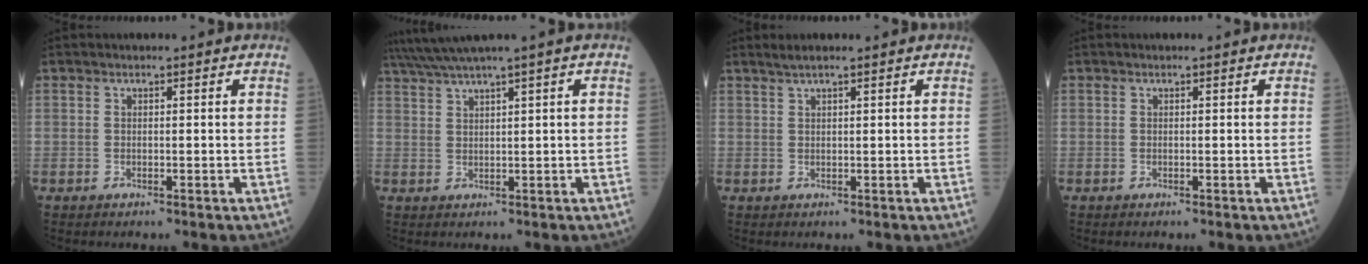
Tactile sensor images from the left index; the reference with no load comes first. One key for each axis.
{"total": 5.2, "fx": 3.9, "fy": -1.3, "fz": 3.1, "tx": -0.072, "ty": 0.019, "tz": 0.082}
{"total": 1.9, "fx": 1.6, "fy": -0.1, "fz": 1.1, "tx": -0.022, "ty": 0.012, "tz": 0.031}
{"total": 0.0}